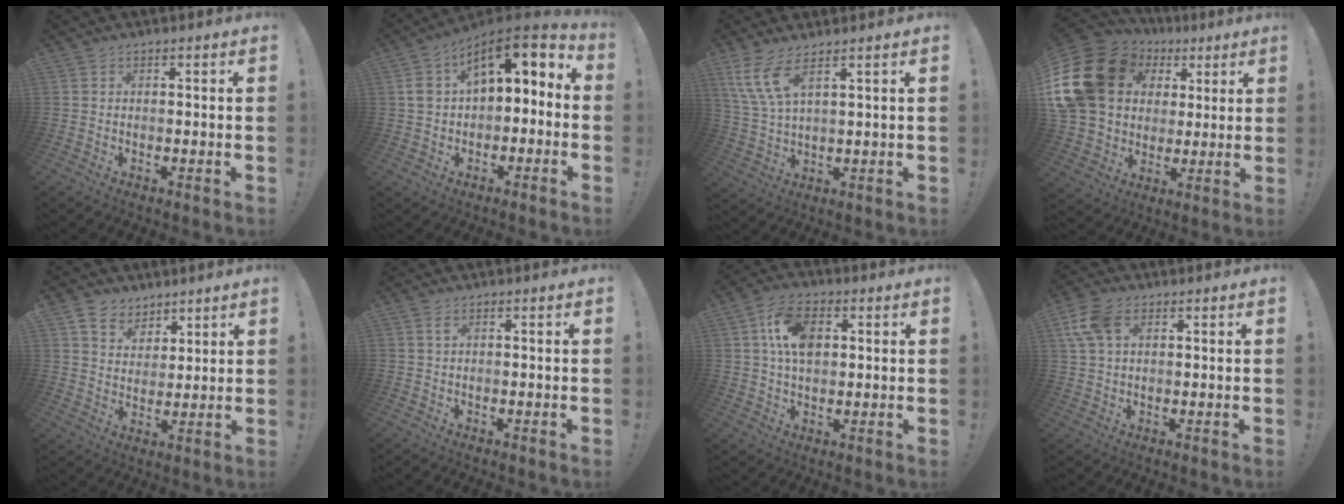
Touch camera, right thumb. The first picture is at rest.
{"total": 11.1, "force": [3.5, 6.9, 8.0], "torque": [-0.118, -0.016, 0.063]}
{"total": 9.0, "force": [5.1, 2.5, 6.9], "torque": [-0.153, -0.018, 0.099]}
{"total": 24.0, "force": [6.4, 18.2, 14.2], "torque": [-0.272, -0.021, 0.150]}
{"total": 7.1, "force": [5.1, 4.8, 0.7], "torque": [-0.022, -0.040, 0.101]}
{"total": 1.4, "force": [0.5, 0.1, 1.3], "torque": [-0.021, -0.001, 0.007]}
{"total": 11.6, "force": [2.9, 7.3, 8.5], "torque": [-0.155, 0.009, 0.055]}
{"total": 8.8, "force": [3.1, 5.3, 6.2], "torque": [-0.133, 0.009, 0.061]}